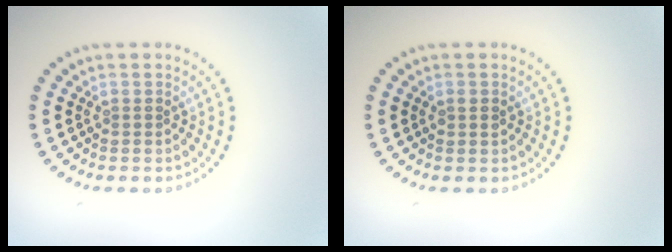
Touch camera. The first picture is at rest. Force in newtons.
{"total": 0.9, "press": 0.9, "slide": 0.1}